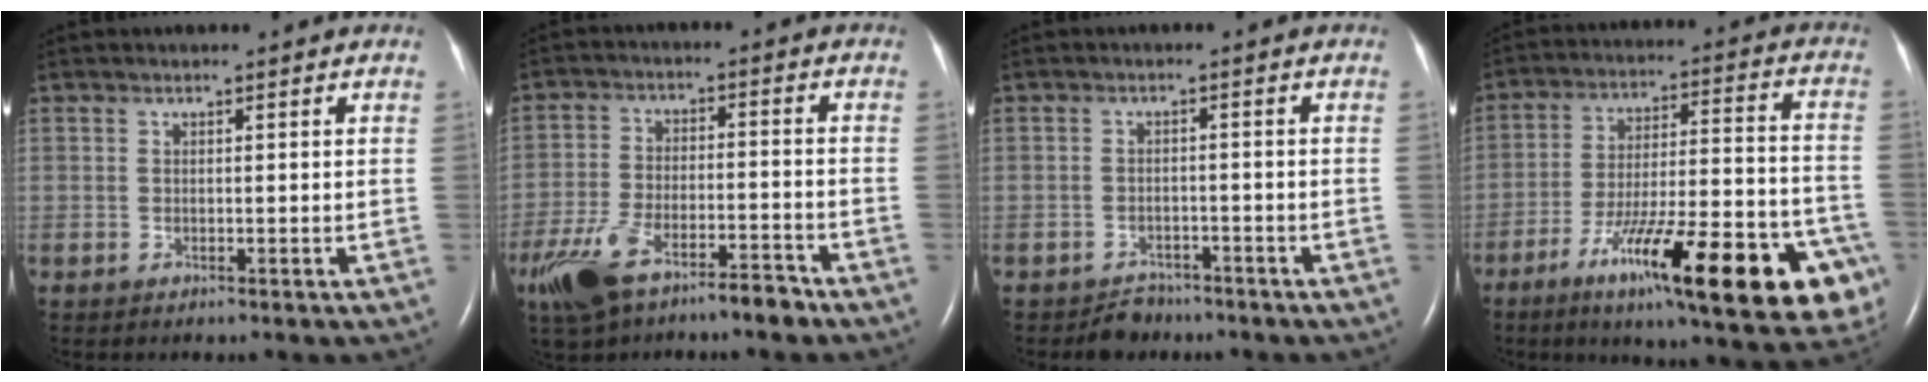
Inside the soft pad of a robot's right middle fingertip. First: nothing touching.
{"total": 11.9, "force": [-8.6, 3.7, 7.4], "torque": [-0.150, -0.004, -0.154]}
{"total": 2.8, "force": [-2.3, 1.6, -0.2], "torque": [-0.006, 0.004, -0.034]}
{"total": 25.5, "force": [-13.2, 4.8, 21.3], "torque": [-0.238, 0.003, -0.193]}